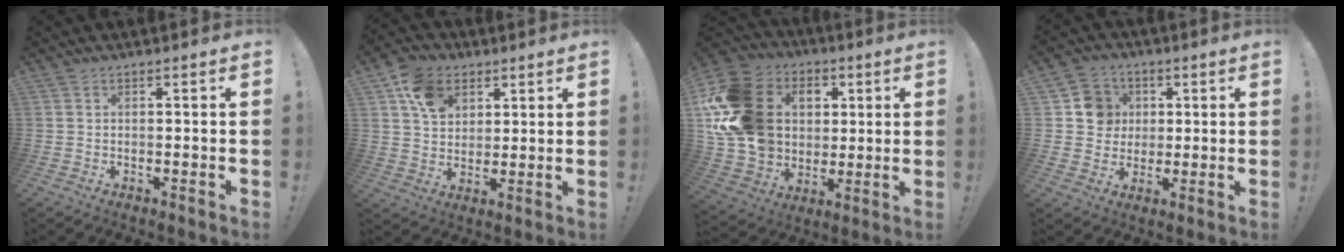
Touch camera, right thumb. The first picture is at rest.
{"total": 11.4, "force": [5.2, 9.0, 4.6], "torque": [-0.065, -0.017, 0.102]}
{"total": 23.5, "force": [4.1, 19.0, 13.2], "torque": [-0.253, -0.007, 0.107]}
{"total": 9.5, "force": [1.8, 9.0, 2.2], "torque": [-0.024, -0.003, 0.040]}